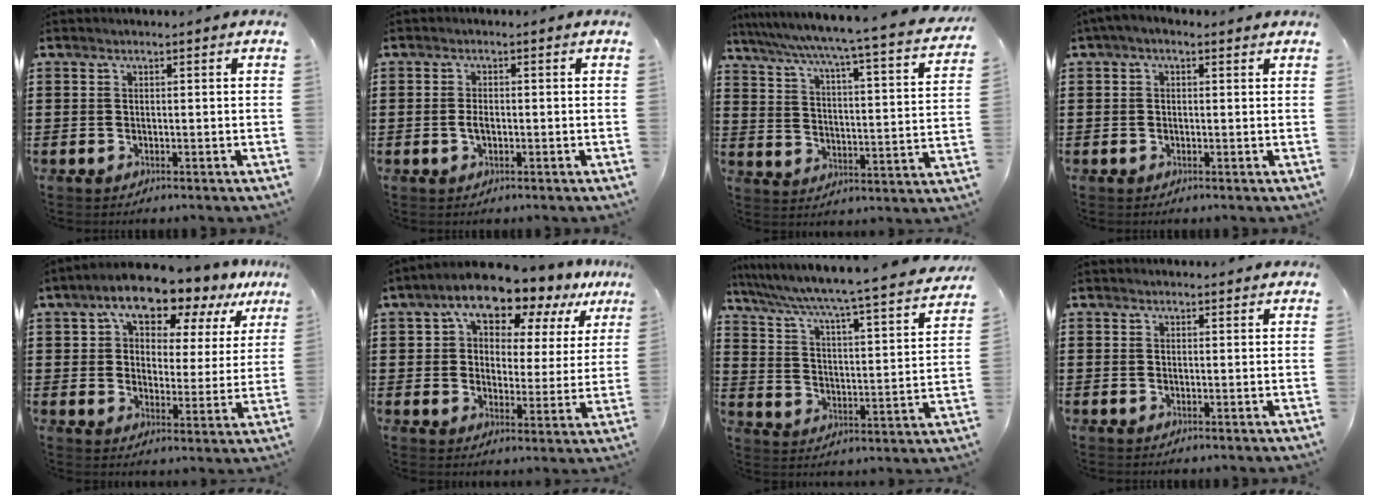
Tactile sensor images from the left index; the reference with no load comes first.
{"total": 1.8, "force": [-0.4, 0.9, 1.5], "torque": [-0.038, -0.001, -0.011]}
{"total": 4.7, "force": [3.9, -1.1, 2.4], "torque": [-0.066, -0.050, 0.052]}
{"total": 1.2, "force": [-0.2, 0.7, 1.0], "torque": [-0.026, 0.002, -0.008]}
{"total": 10.7, "force": [8.3, 4.1, 5.3], "torque": [-0.107, -0.033, 0.146]}
{"total": 10.5, "force": [8.3, 4.1, 4.9], "torque": [-0.101, -0.037, 0.146]}
{"total": 4.3, "force": [3.6, -0.5, 2.3], "torque": [-0.067, -0.048, 0.045]}
{"total": 1.4, "force": [1.4, 0.1, 0.2], "torque": [-0.006, 0.002, 0.027]}